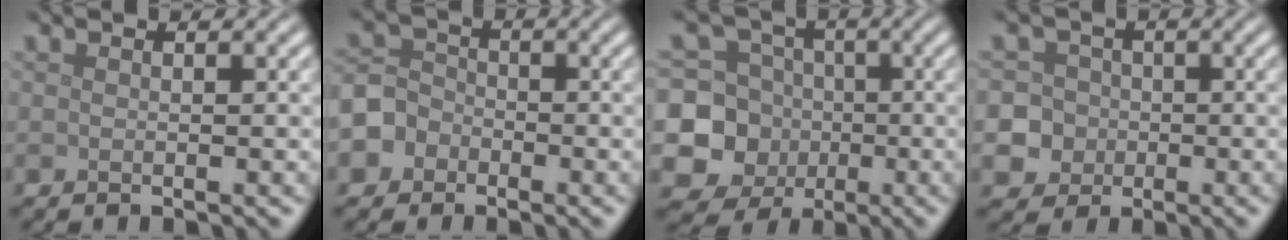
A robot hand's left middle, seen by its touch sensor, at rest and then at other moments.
{"total": 4.8, "force": [-2.6, 3.9, 0.9], "torque": [-0.004, 0.000, -0.060]}
{"total": 8.9, "force": [-1.8, 8.3, 2.8], "torque": [-0.049, -0.005, -0.056]}
{"total": 7.6, "force": [-1.9, 7.2, 1.6], "torque": [-0.028, 0.002, -0.064]}